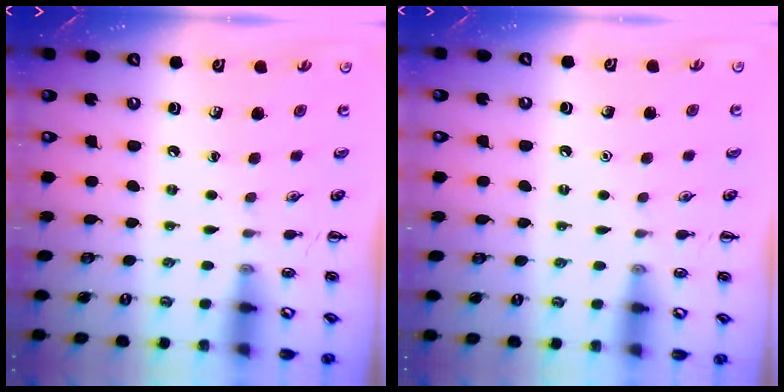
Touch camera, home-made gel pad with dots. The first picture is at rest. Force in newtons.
{"total": 1.5, "press": 1.5, "slide": 0.1}